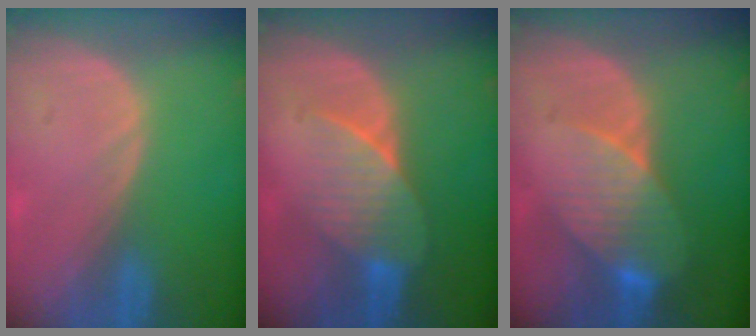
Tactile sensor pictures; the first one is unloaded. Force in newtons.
{"total": 7.1, "press": 6.4, "slide": 3.0}
{"total": 8.2, "press": 7.3, "slide": 3.7}